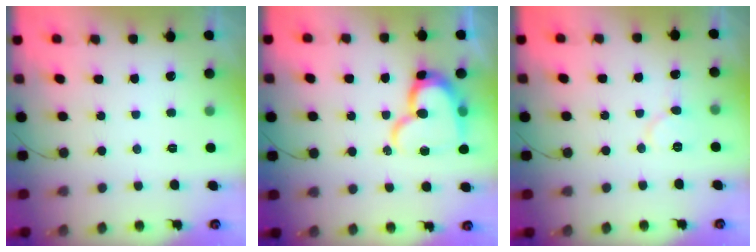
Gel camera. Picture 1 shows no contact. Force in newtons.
{"total": 15.6, "press": 15.5, "slide": 1.4}
{"total": 4.9, "press": 4.9, "slide": 0.2}